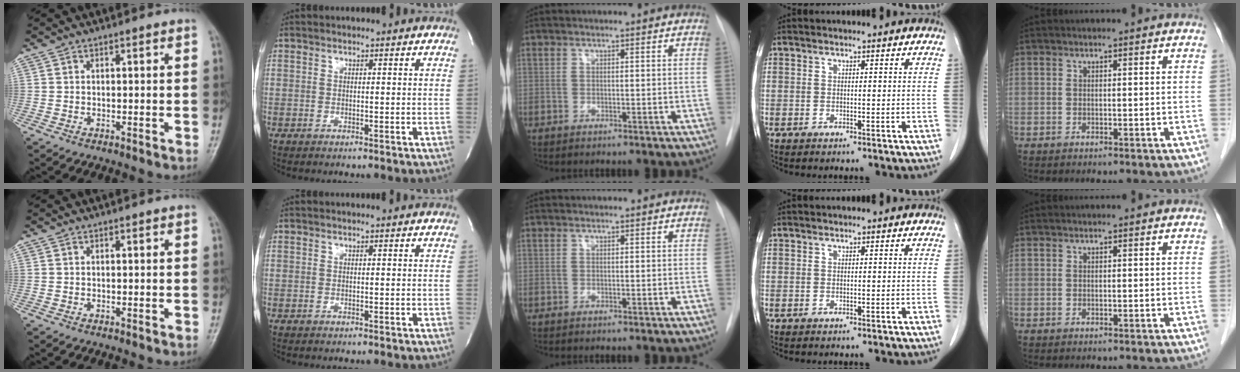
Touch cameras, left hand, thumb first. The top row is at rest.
{}